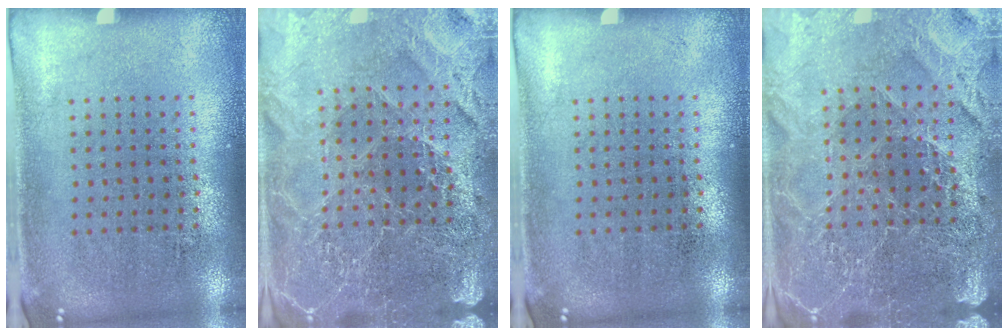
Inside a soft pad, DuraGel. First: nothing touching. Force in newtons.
{"total": 4.6, "press": 4.3, "slide": 1.8}
{"total": 0.0}
{"total": 4.6, "press": 4.3, "slide": 1.8}